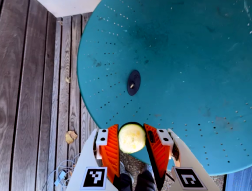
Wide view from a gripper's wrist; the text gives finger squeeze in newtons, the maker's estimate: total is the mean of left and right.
{"total": 11.0, "left": 11.4, "right": 10.5}